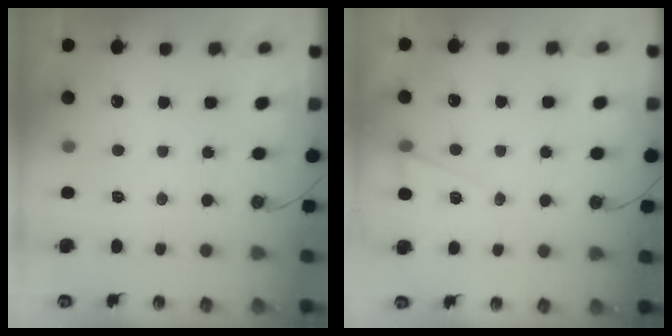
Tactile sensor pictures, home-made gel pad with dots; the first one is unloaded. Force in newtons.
{"total": 6.3, "press": 4.4, "slide": 4.5}